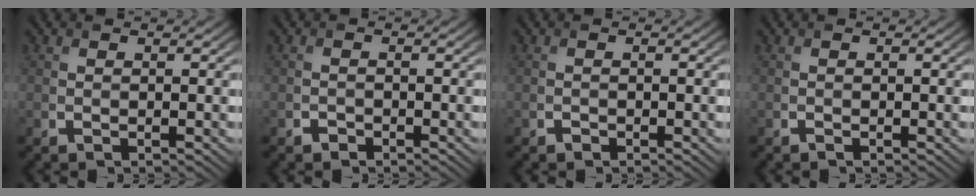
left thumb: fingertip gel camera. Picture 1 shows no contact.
{"total": 0.9, "force": [-0.8, 0.5, 0.1], "torque": [-0.001, -0.001, -0.016]}
{"total": 0.5, "force": [-0.4, 0.3, 0.1], "torque": [0.001, -0.002, -0.007]}
{"total": 0.0}